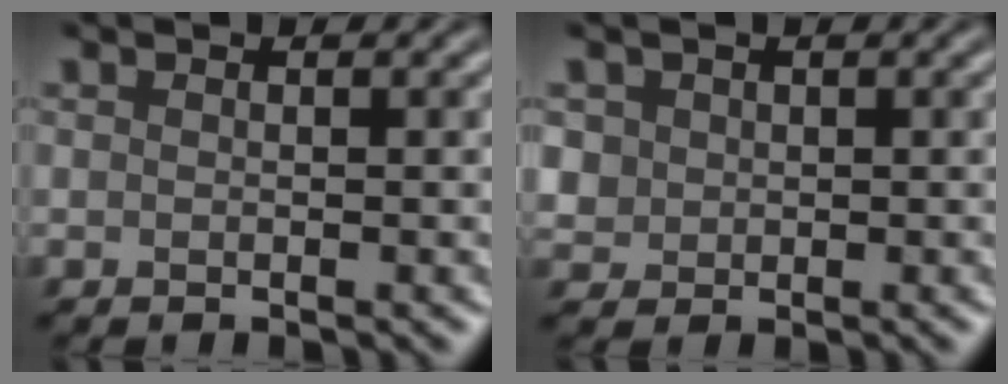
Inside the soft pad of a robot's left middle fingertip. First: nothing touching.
{"total": 1.7, "force": [0.5, 1.6, 0.3], "torque": [-0.002, -0.002, 0.017]}